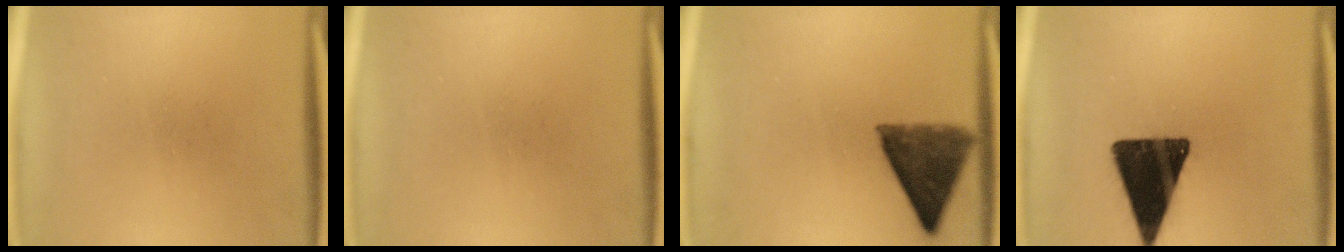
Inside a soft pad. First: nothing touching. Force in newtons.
{"total": 0.0}
{"total": 10.3}
{"total": 16.9}